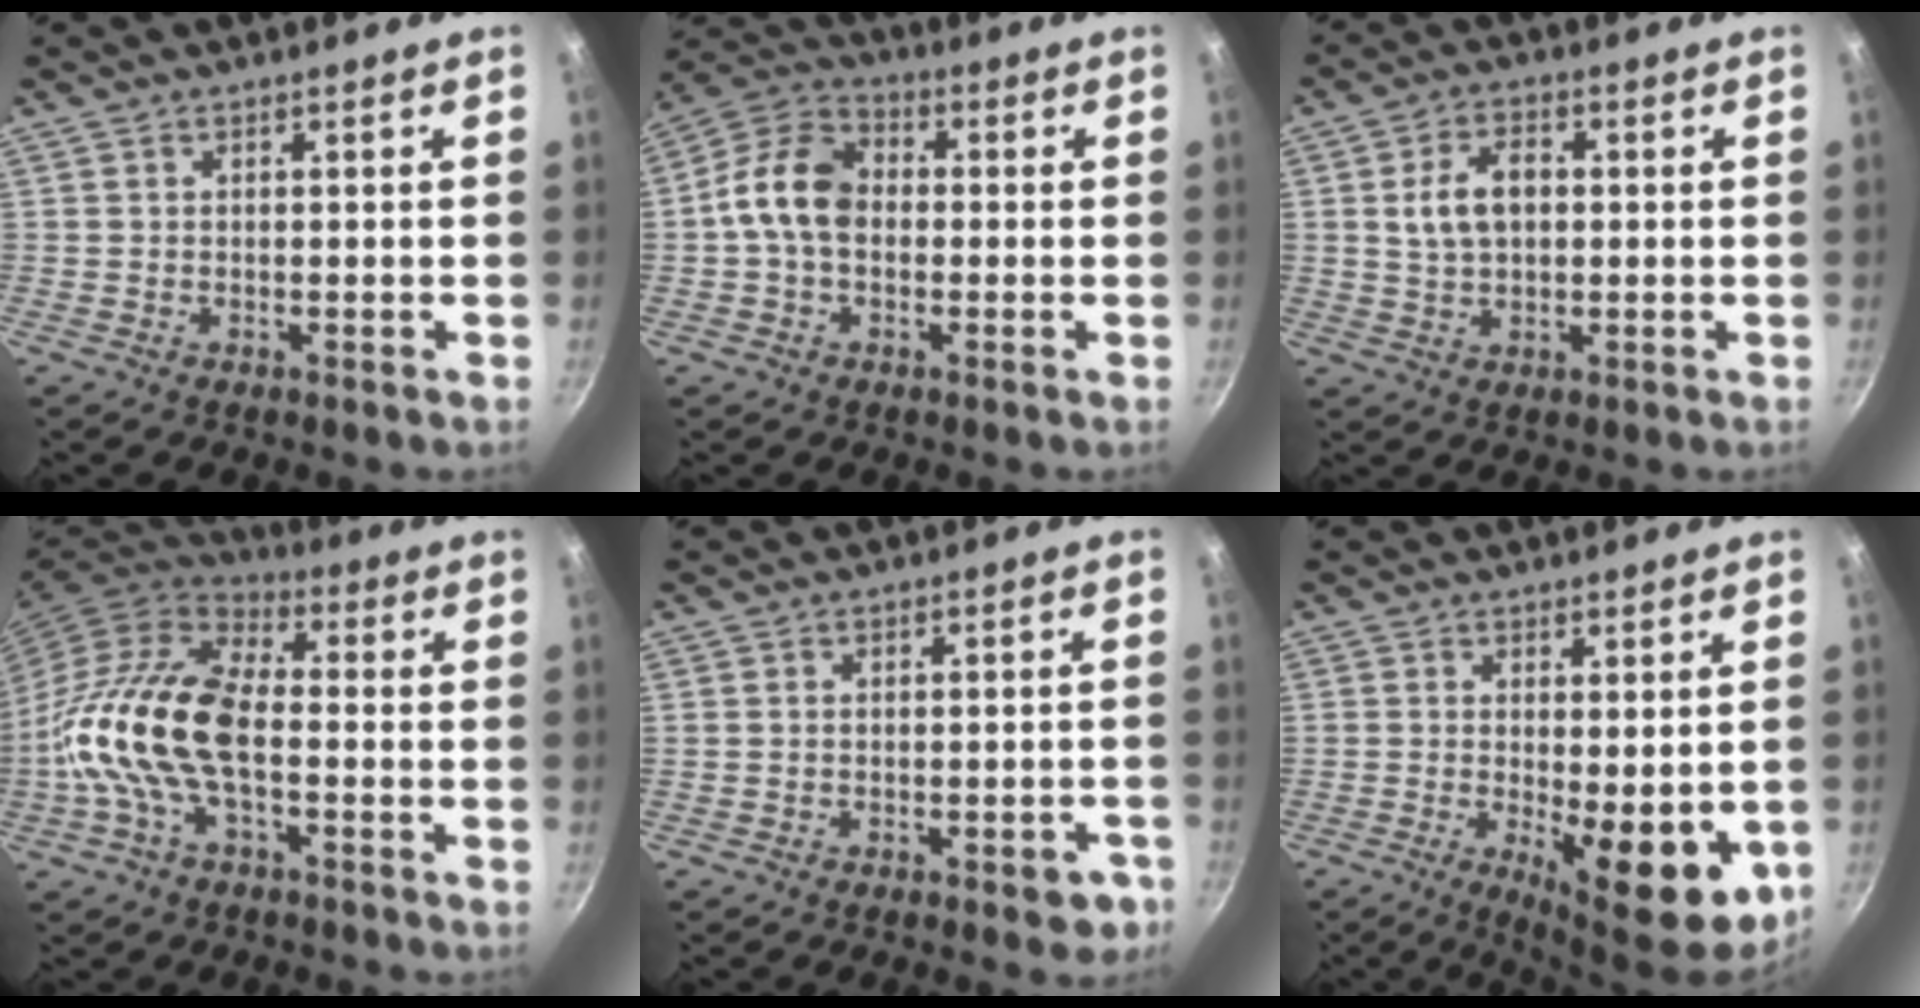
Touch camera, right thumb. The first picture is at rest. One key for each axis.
{"total": 10.6, "fx": -0.2, "fy": 7.6, "fz": 7.4, "tx": -0.115, "ty": 0.030, "tz": -0.024}
{"total": 5.3, "fx": 0.5, "fy": 2.8, "fz": 4.5, "tx": -0.088, "ty": 0.012, "tz": 0.009}
{"total": 16.7, "fx": -2.9, "fy": 8.3, "fz": 14.2, "tx": -0.264, "ty": 0.032, "tz": -0.069}
{"total": 4.5, "fx": -2.3, "fy": 2.0, "fz": 3.3, "tx": -0.025, "ty": 0.019, "tz": -0.018}
{"total": 12.1, "fx": -2.3, "fy": 4.3, "fz": 11.1, "tx": -0.130, "ty": -0.008, "tz": -0.016}